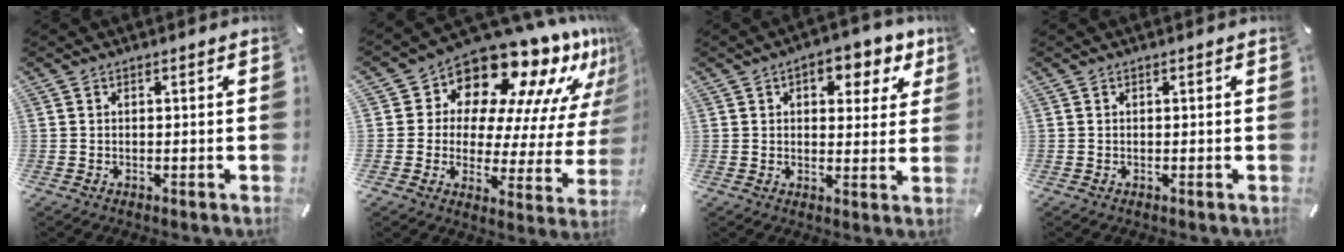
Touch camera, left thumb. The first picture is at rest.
{"total": 15.1, "force": [12.6, 6.6, 5.2], "torque": [-0.074, -0.136, 0.206]}
{"total": 7.9, "force": [3.9, 5.1, 4.7], "torque": [-0.048, -0.018, 0.059]}
{"total": 0.0}